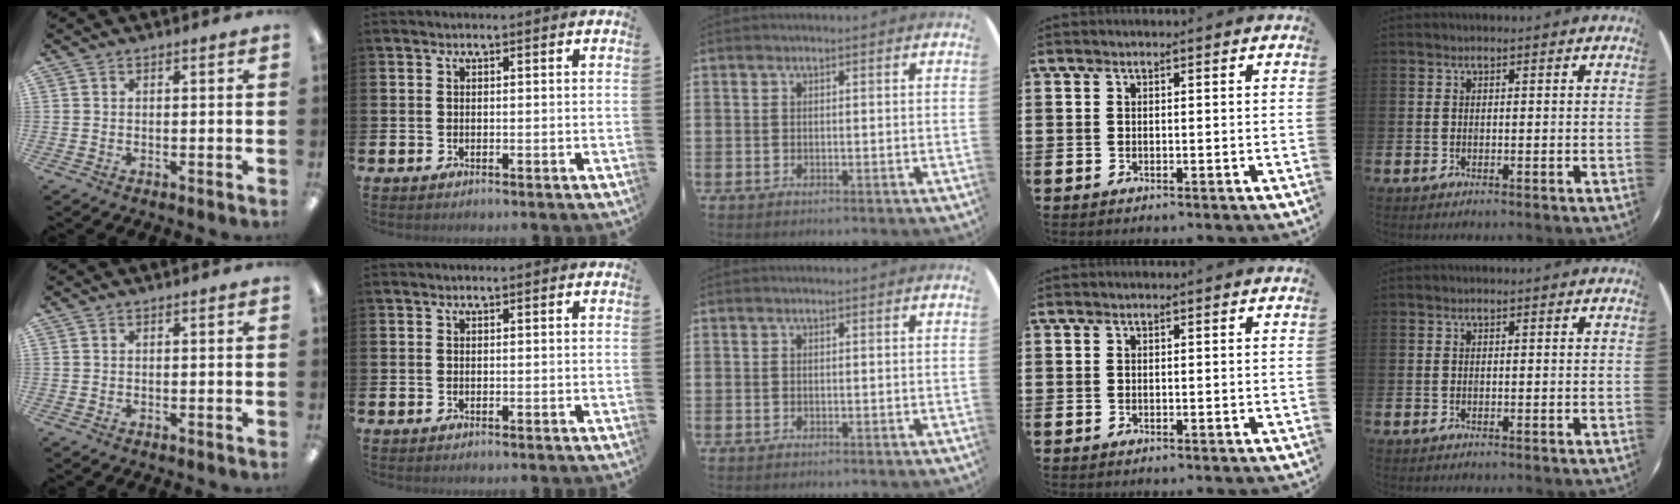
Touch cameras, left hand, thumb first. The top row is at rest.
{}